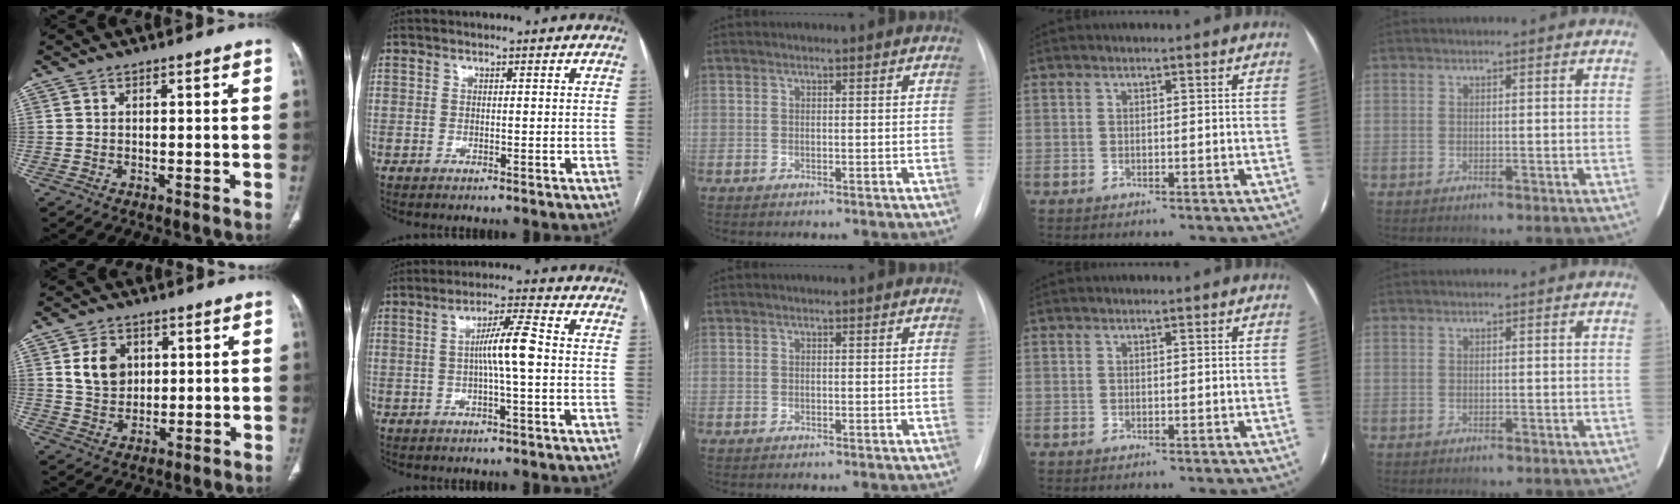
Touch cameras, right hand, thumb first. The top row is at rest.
{"thumb": {"total": 7.4, "force": [2.2, 5.8, 4.1], "torque": [-0.048, -0.012, 0.045]}, "index": {"total": 6.7, "force": [0.0, 0.2, 6.7], "torque": [-0.121, 0.012, -0.003]}}